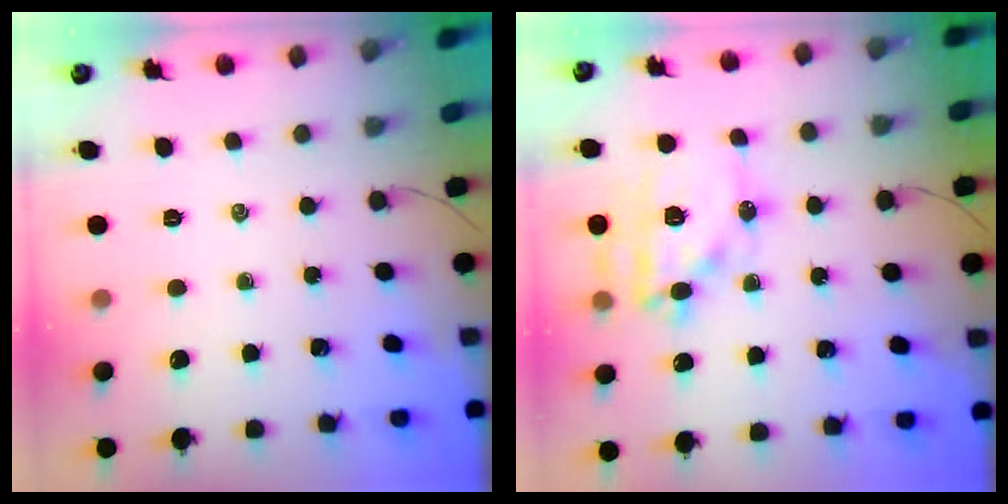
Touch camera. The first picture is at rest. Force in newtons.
{"total": 17.3, "press": 16.9, "slide": 3.5}